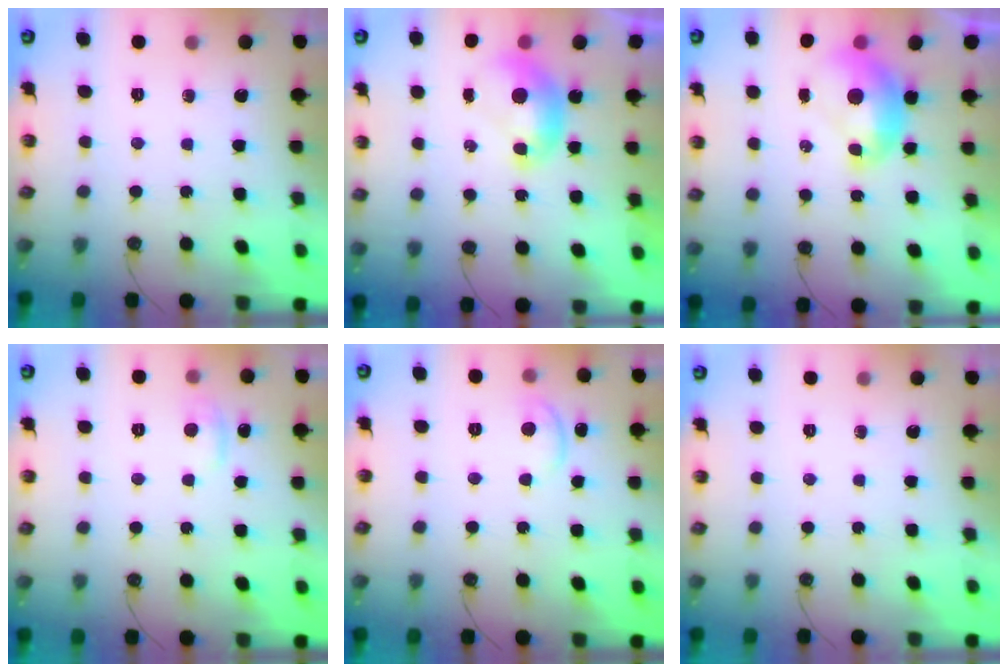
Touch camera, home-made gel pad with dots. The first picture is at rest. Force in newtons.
{"total": 0.0}
{"total": 1.5, "press": 1.4, "slide": 0.3}
{"total": 0.9, "press": 0.0, "slide": 0.9}
{"total": 0.6, "press": 0.2, "slide": 0.6}
{"total": 0.0}